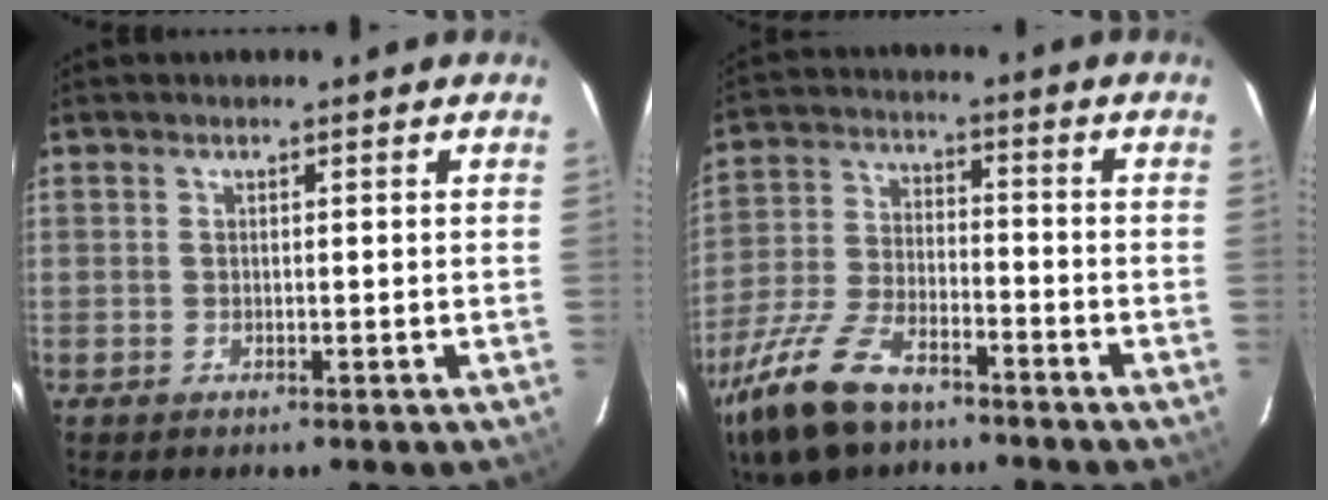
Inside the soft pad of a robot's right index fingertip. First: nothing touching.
{"total": 16.4, "force": [-11.1, 7.2, 9.7], "torque": [-0.228, -0.026, -0.211]}